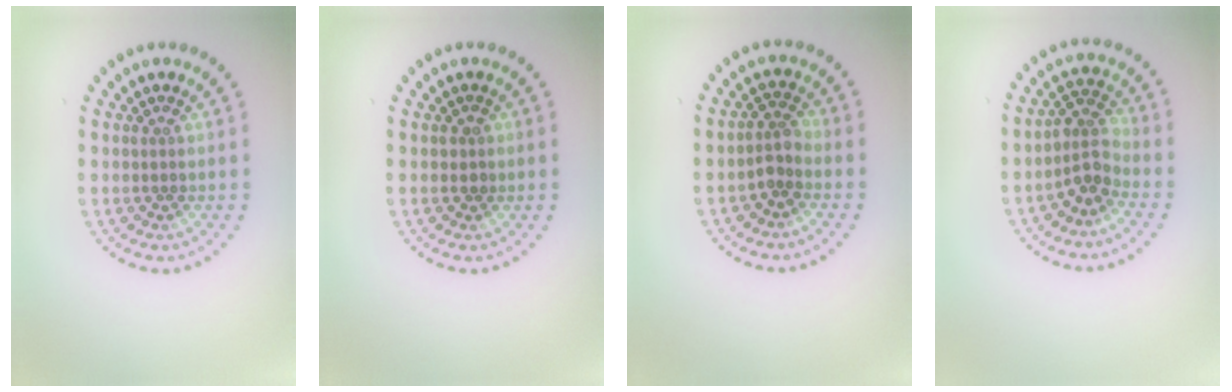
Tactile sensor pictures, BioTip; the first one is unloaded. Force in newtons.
{"total": 0.9, "press": 0.9, "slide": 0.3}
{"total": 1.8, "press": 1.4, "slide": 1.1}
{"total": 2.9, "press": 2.3, "slide": 1.8}